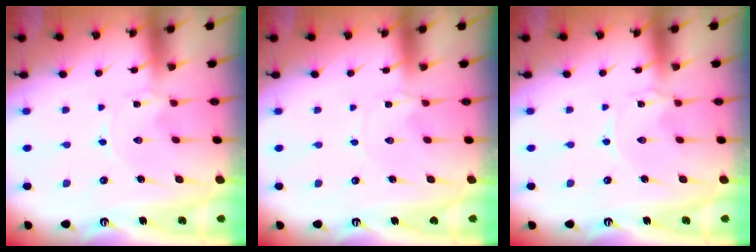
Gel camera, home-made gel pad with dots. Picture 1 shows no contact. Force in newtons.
{"total": 0.8, "press": 0.7, "slide": 0.3}
{"total": 0.0}